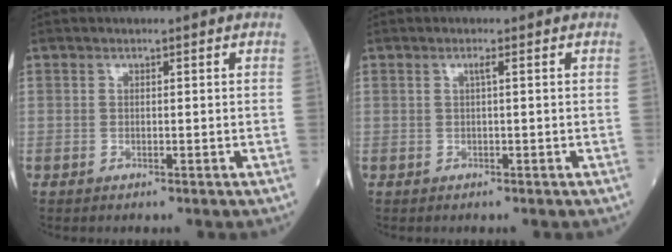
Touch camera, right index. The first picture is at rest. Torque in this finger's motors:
{"motor_torque": [0.13, 0.06, 0.09, 0.03]}